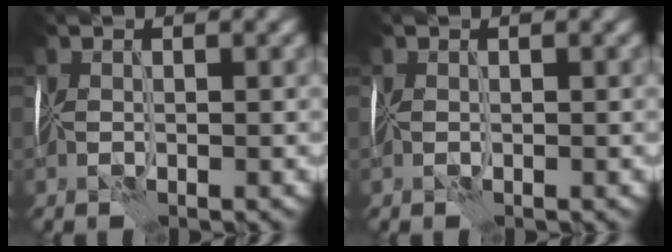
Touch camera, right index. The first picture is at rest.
{"total": 0.0}